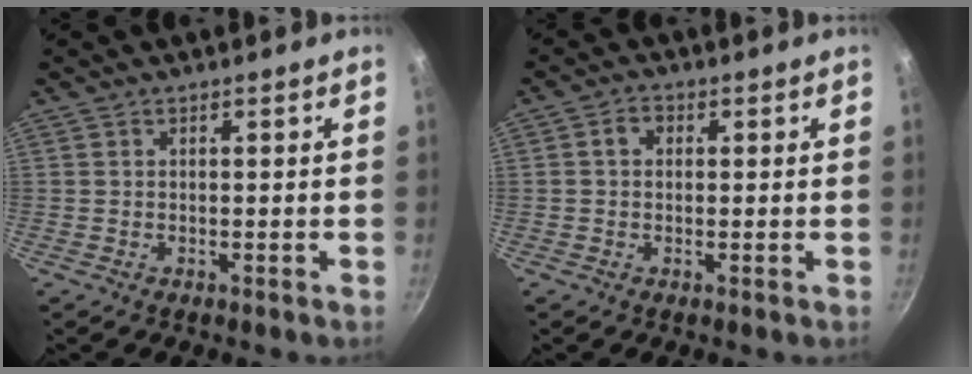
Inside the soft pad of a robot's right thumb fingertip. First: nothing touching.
{"total": 2.7, "force": [0.4, 2.1, 1.6], "torque": [-0.020, 0.006, 0.002]}